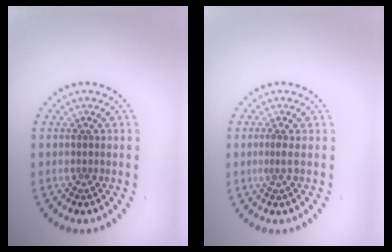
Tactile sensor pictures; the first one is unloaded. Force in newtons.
{"total": 0.9, "press": 0.3, "slide": 0.9}